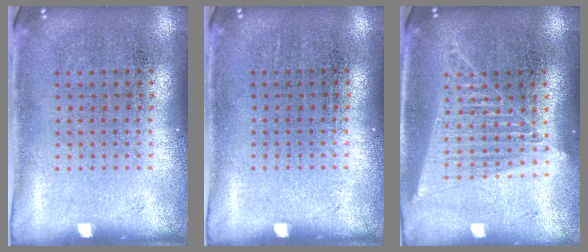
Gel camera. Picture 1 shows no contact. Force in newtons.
{"total": 0.0}
{"total": 1.5, "press": 1.4, "slide": 0.6}